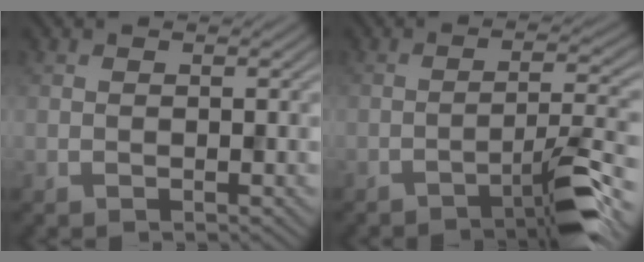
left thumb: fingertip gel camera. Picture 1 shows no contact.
{"total": 5.6, "force": [-3.7, 0.4, 4.2], "torque": [-0.057, 0.018, -0.070]}